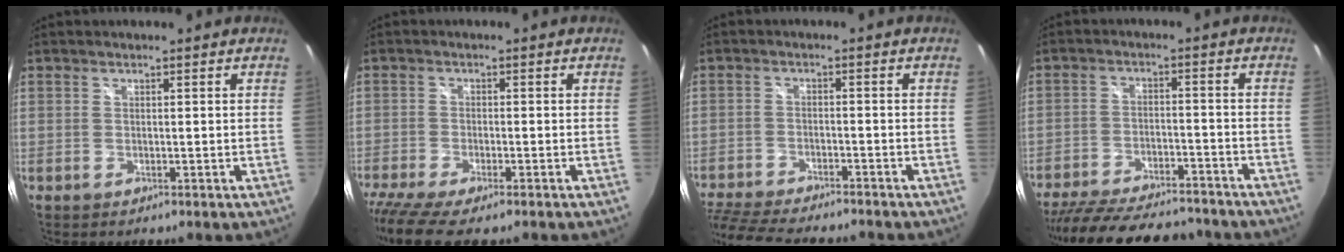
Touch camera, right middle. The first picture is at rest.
{"total": 9.0, "force": [-7.2, 1.3, 5.2], "torque": [-0.129, -0.044, -0.129]}
{"total": 15.4, "force": [-13.3, 3.3, 7.0], "torque": [-0.162, -0.032, -0.216]}
{"total": 23.0, "force": [-19.7, 6.3, 10.0], "torque": [-0.203, -0.020, -0.280]}